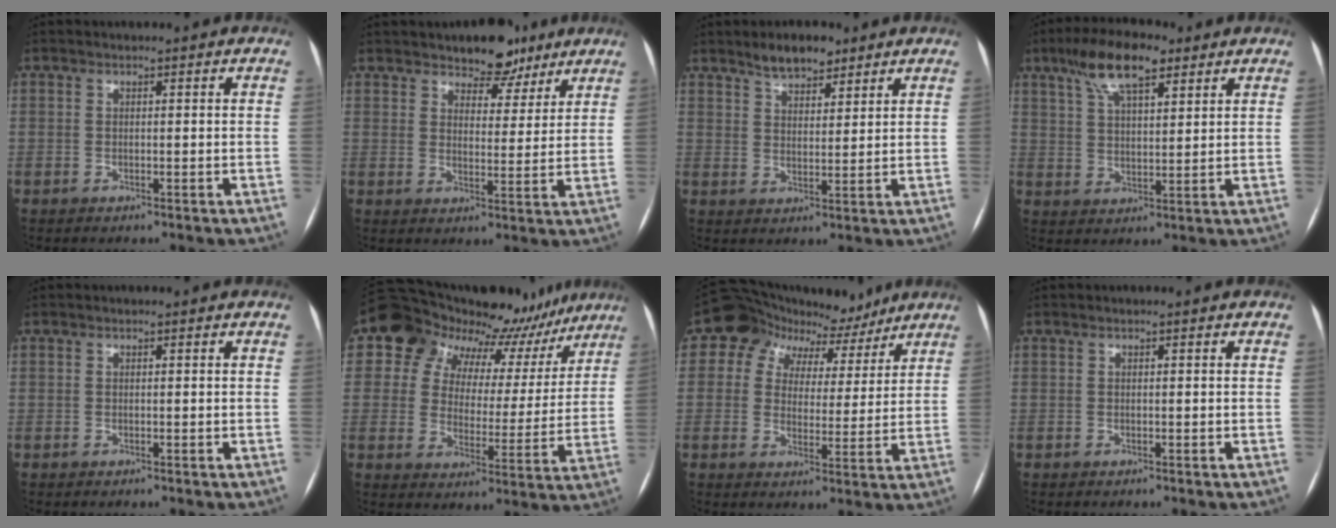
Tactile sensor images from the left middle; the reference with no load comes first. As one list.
[{"total": 7.0, "force": [5.5, 3.6, 2.5], "torque": [-0.022, 0.003, 0.081]}, {"total": 5.7, "force": [4.4, 2.3, 2.6], "torque": [-0.044, 0.007, 0.078]}, {"total": 10.0, "force": [6.3, 3.2, 7.1], "torque": [-0.134, 0.020, 0.112]}, {"total": 0.0}, {"total": 17.5, "force": [12.9, 10.1, 6.0], "torque": [-0.072, 0.040, 0.148]}, {"total": 9.9, "force": [6.7, 6.3, 3.6], "torque": [-0.047, 0.037, 0.094]}, {"total": 0.0}]